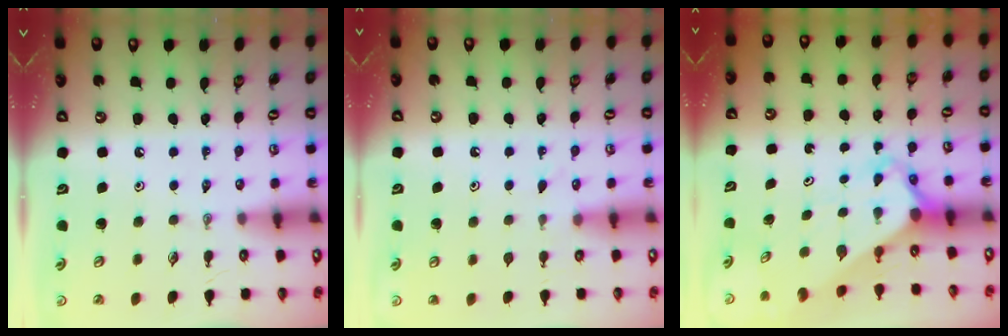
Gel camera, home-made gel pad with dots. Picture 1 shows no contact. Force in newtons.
{"total": 4.5, "press": 4.5, "slide": 0.6}
{"total": 3.2, "press": 3.1, "slide": 0.2}